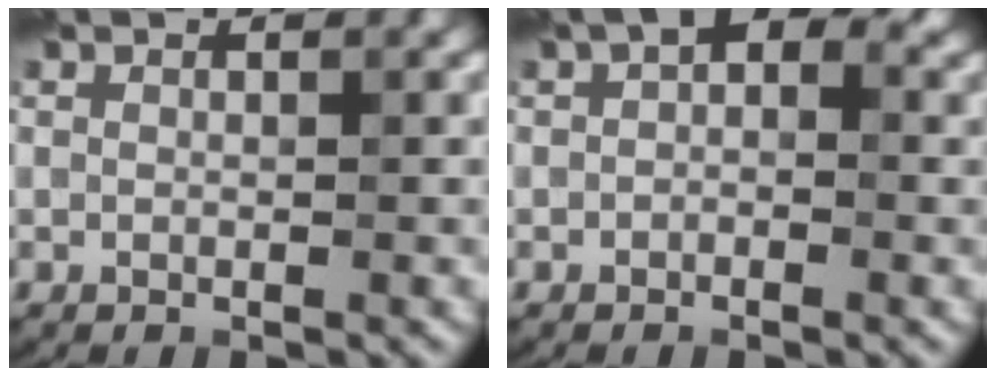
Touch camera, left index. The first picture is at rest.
{"total": 2.7, "force": [0.3, 1.7, 2.1], "torque": [-0.023, 0.011, -0.006]}